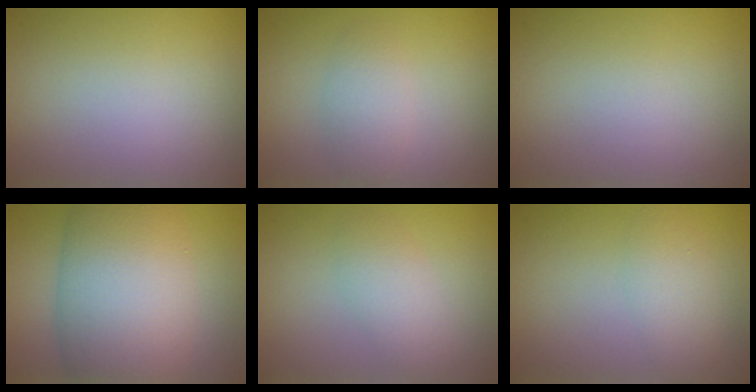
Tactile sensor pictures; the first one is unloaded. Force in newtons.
{"total": 2.0, "press": 2.0, "slide": 0.0}
{"total": 0.0}
{"total": 11.5, "press": 11.5, "slide": 0.4}
{"total": 2.5, "press": 2.5, "slide": 0.0}
{"total": 2.5, "press": 2.5, "slide": 0.0}